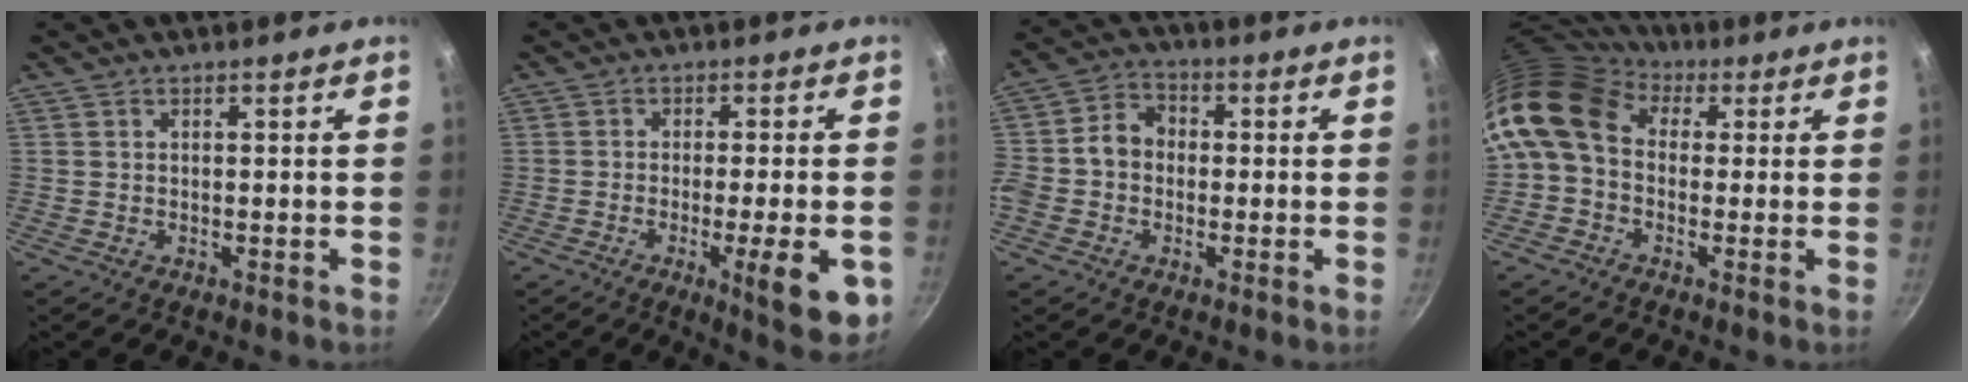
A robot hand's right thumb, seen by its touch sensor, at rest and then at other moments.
{"total": 10.9, "force": [-3.5, 2.1, 10.1], "torque": [-0.131, 0.003, -0.045]}
{"total": 7.8, "force": [-0.7, 6.5, 4.3], "torque": [-0.052, 0.025, -0.033]}
{"total": 12.5, "force": [2.2, 9.4, 7.9], "torque": [-0.148, 0.023, 0.017]}